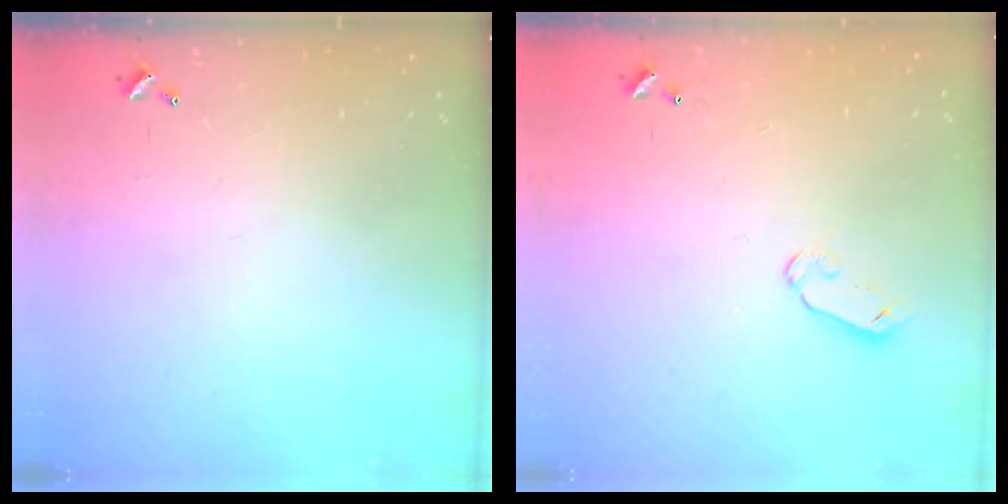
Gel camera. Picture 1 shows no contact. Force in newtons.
{"total": 5.4, "press": 5.4, "slide": 0.5}